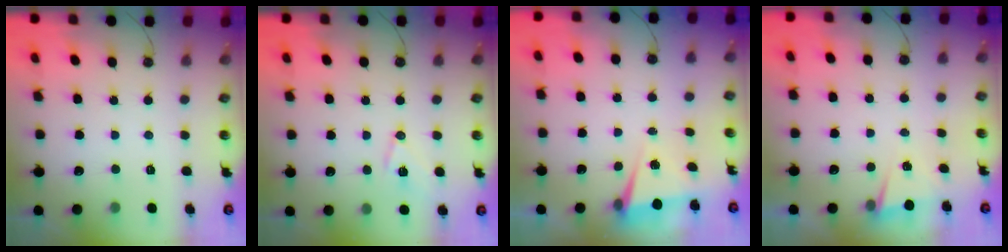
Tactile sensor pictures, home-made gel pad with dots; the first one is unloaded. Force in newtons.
{"total": 9.9, "press": 9.3, "slide": 3.4}
{"total": 2.0, "press": 1.7, "slide": 1.0}
{"total": 2.4, "press": 2.2, "slide": 1.1}